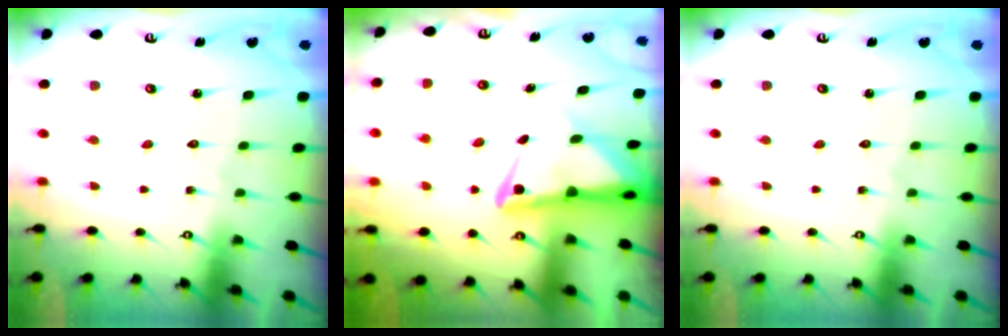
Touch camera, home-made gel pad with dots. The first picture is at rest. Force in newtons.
{"total": 4.8, "press": 4.7, "slide": 0.9}
{"total": 0.0}